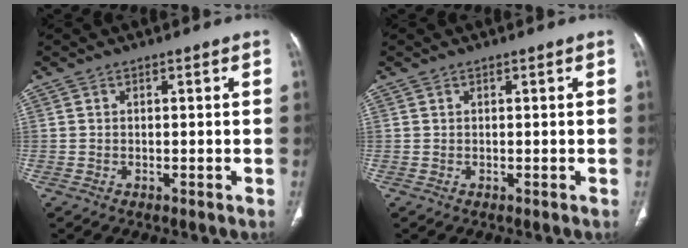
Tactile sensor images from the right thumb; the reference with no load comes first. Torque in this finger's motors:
{"motor_torque": [0.06, 0.06, 0.02, -0.02, 0.01]}